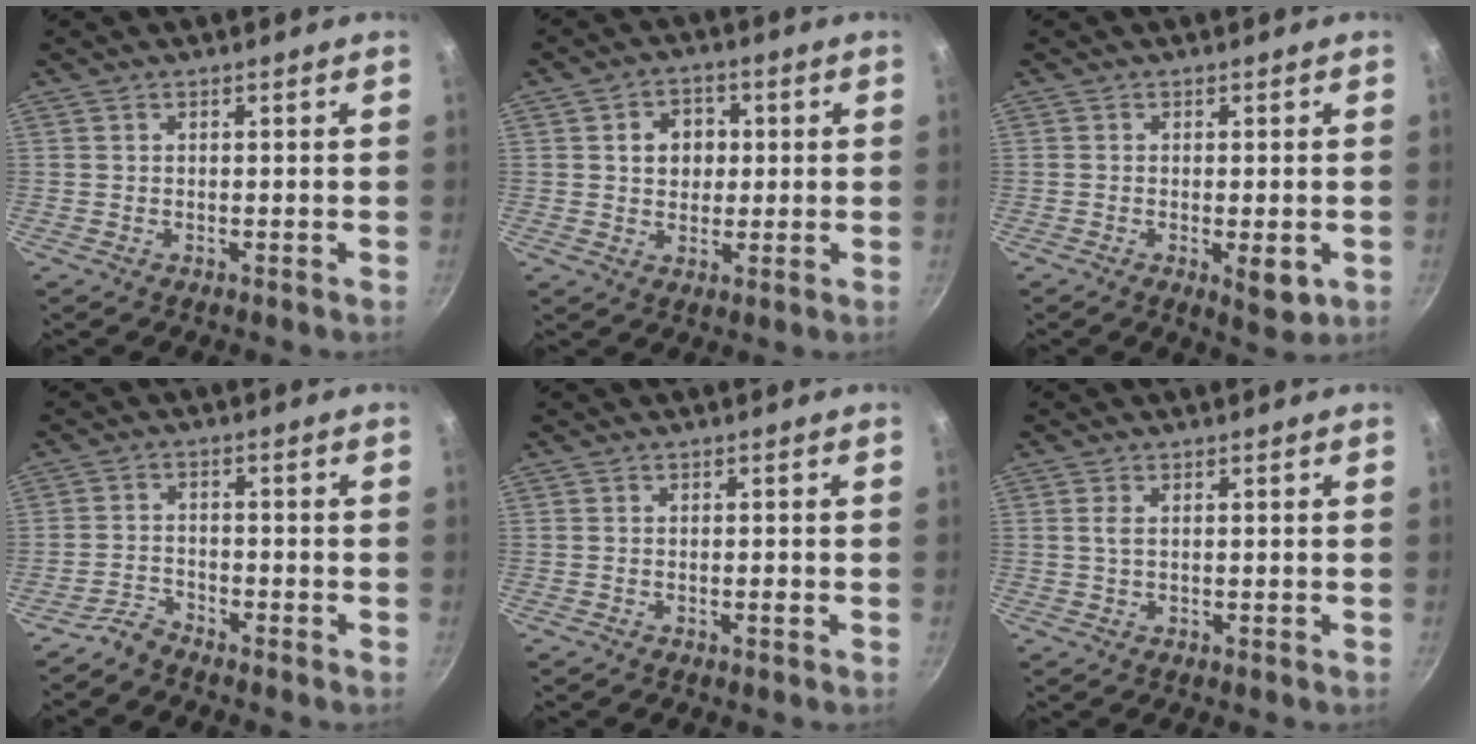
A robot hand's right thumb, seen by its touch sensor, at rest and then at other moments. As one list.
[{"total": 6.4, "force": [1.1, 5.4, 3.4], "torque": [-0.025, 0.006, 0.010]}, {"total": 4.9, "force": [-1.3, 1.8, 4.3], "torque": [-0.060, -0.008, -0.014]}, {"total": 3.0, "force": [-2.9, 0.7, 0.5], "torque": [-0.010, 0.023, -0.062]}, {"total": 0.7, "force": [-0.3, 0.3, 0.6], "torque": [-0.011, 0.003, -0.007]}, {"total": 1.4, "force": [0.2, 0.6, 1.2], "torque": [-0.026, 0.001, 0.004]}]